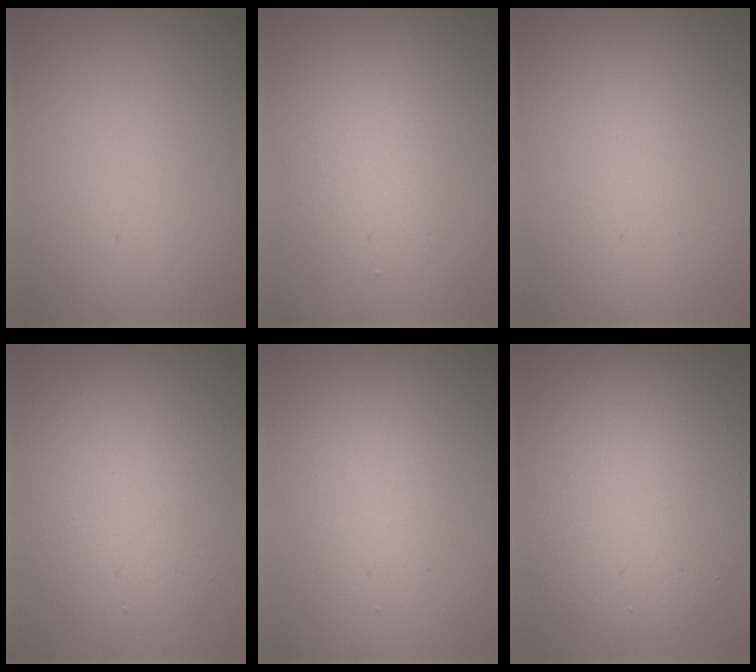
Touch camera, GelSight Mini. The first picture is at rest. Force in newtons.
{"total": 2.3, "press": 2.3, "slide": 0.0}
{"total": 0.0}
{"total": 5.7, "press": 5.7, "slide": 0.2}
{"total": 2.2, "press": 2.2, "slide": 0.0}
{"total": 7.8, "press": 7.8, "slide": 0.6}